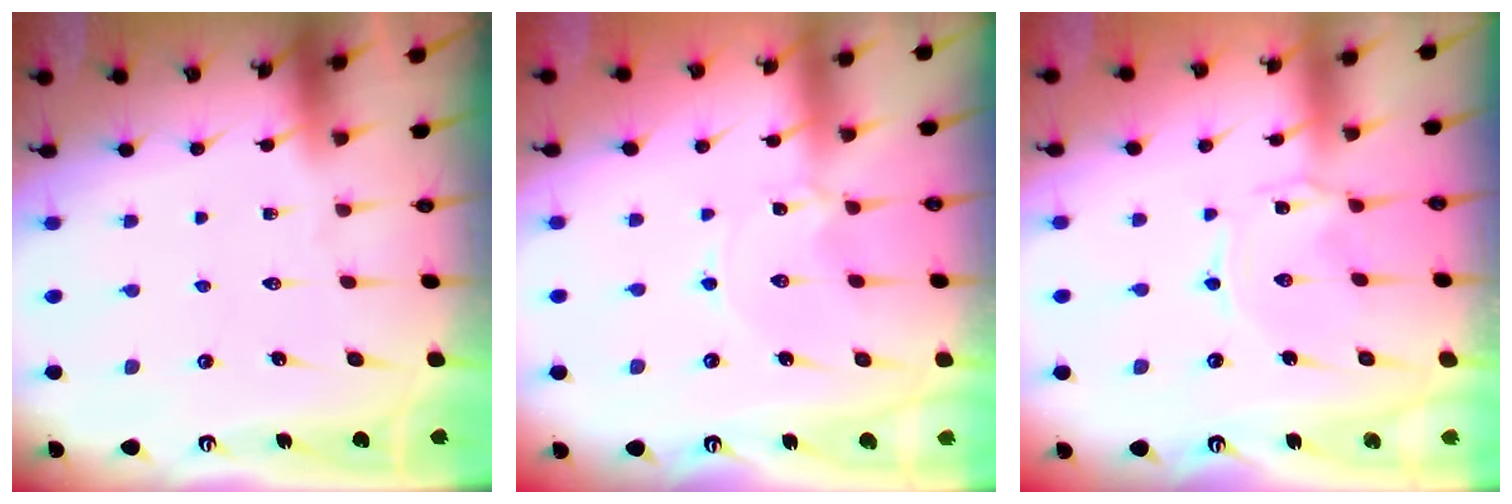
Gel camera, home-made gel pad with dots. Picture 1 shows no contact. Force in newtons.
{"total": 0.6, "press": 0.6, "slide": 0.1}
{"total": 1.0, "press": 0.9, "slide": 0.2}